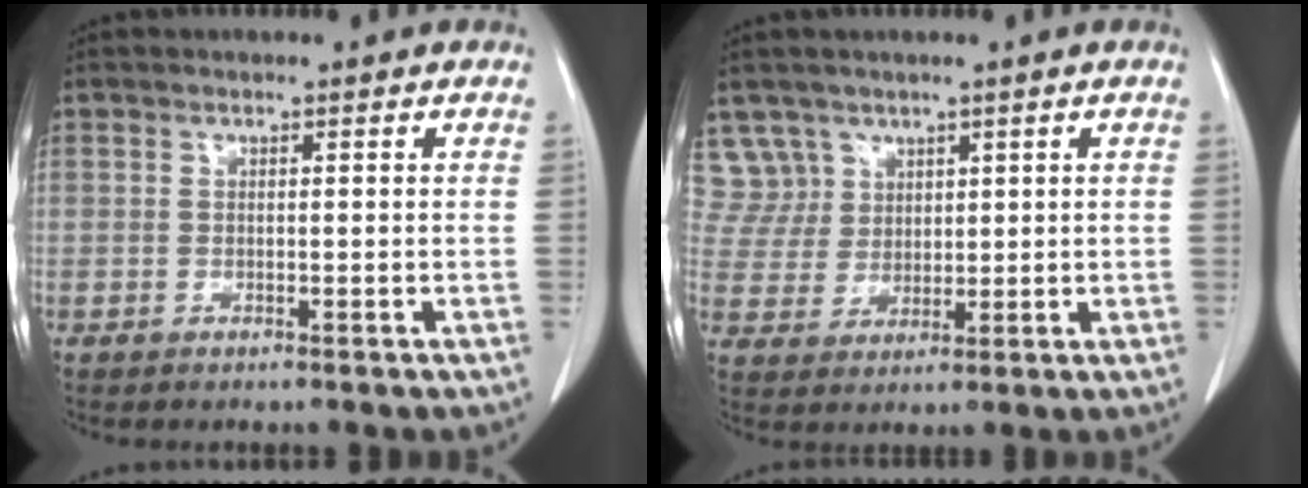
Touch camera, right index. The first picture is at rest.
{"total": 6.0, "force": [3.9, 4.5, -0.6], "torque": [0.022, 0.009, 0.083]}